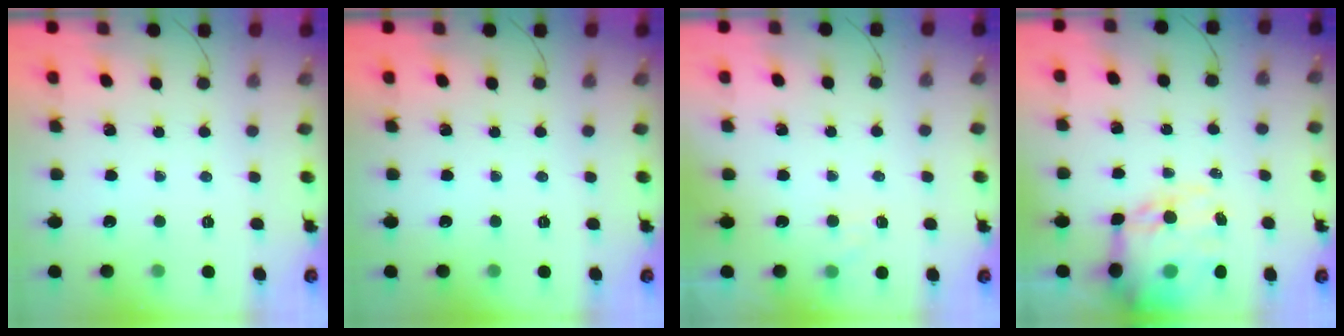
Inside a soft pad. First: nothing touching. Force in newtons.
{"total": 0.0}
{"total": 3.8, "press": 3.5, "slide": 1.4}
{"total": 16.3, "press": 15.9, "slide": 3.6}